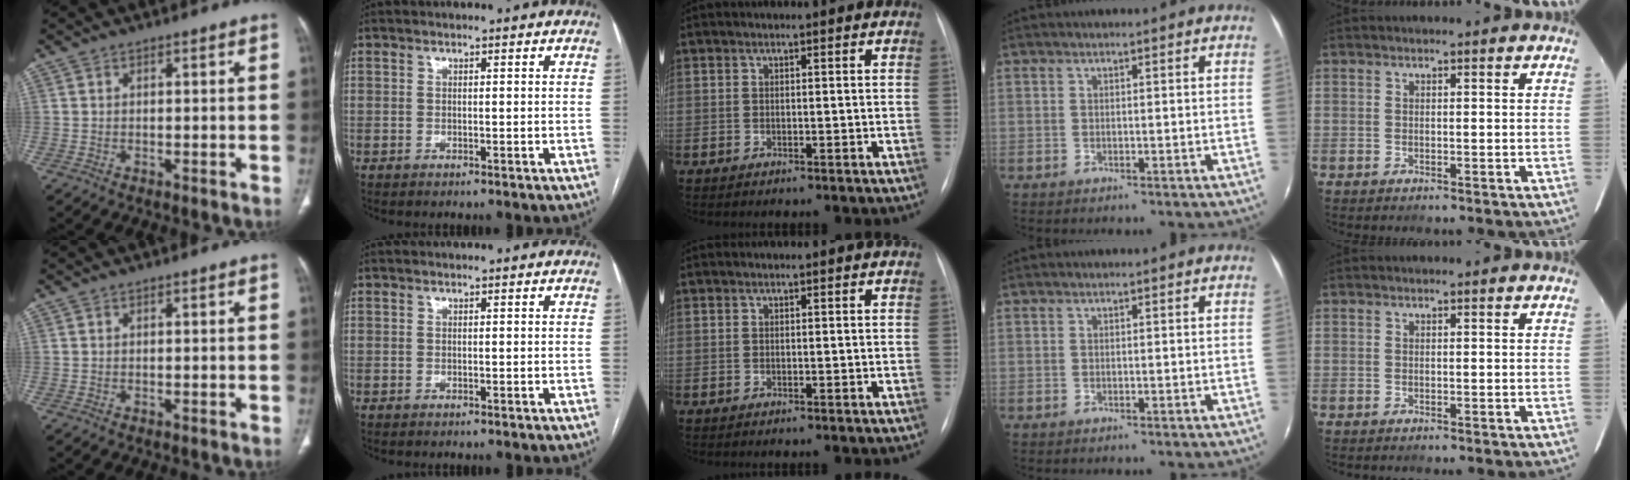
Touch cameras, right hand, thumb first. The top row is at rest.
{}